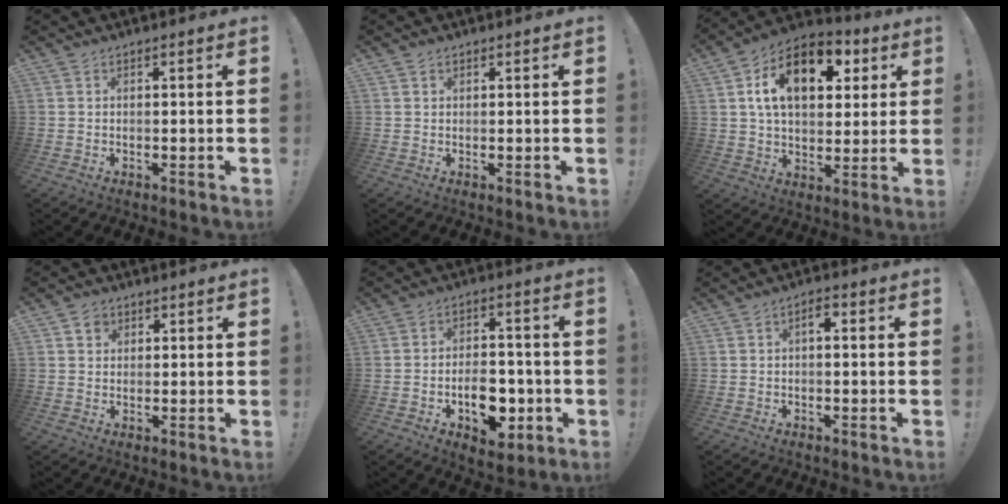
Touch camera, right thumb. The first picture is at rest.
{"total": 0.9, "force": [0.6, 0.7, 0.0], "torque": [0.007, -0.002, 0.011]}
{"total": 17.4, "force": [6.3, 10.6, 12.3], "torque": [-0.189, -0.013, 0.108]}
{"total": 2.9, "force": [1.5, 2.4, 0.6], "torque": [-0.004, -0.004, 0.027]}
{"total": 11.1, "force": [-4.0, 7.2, 7.4], "torque": [-0.099, 0.028, -0.060]}
{"total": 2.4, "force": [-0.2, 1.1, 2.1], "torque": [-0.037, 0.008, -0.007]}